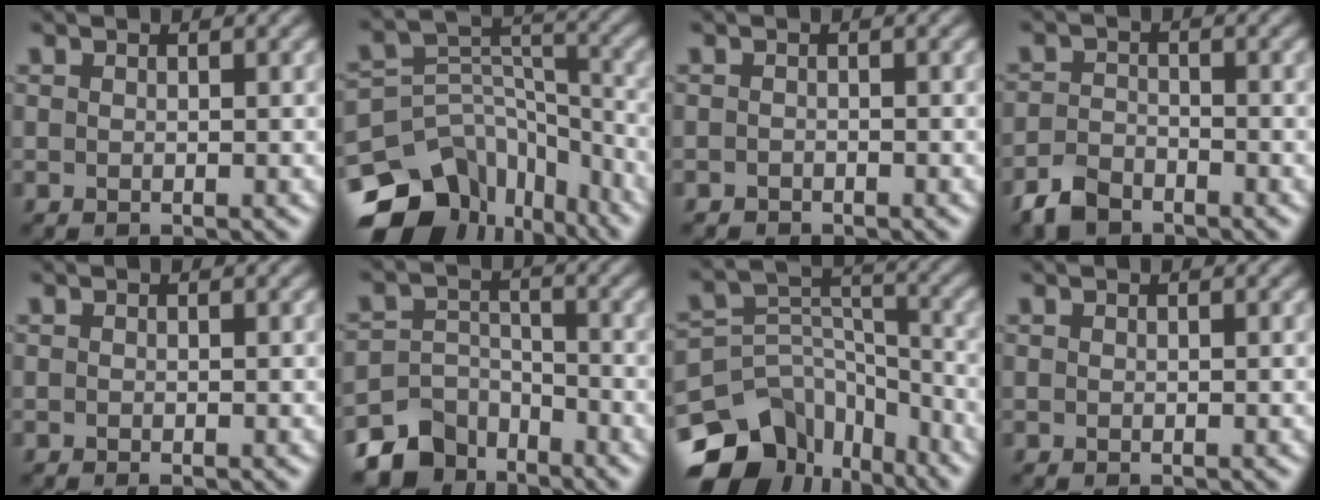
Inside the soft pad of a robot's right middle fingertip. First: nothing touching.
{"total": 14.2, "force": [-9.9, 9.2, 4.3], "torque": [-0.094, 0.001, -0.128]}
{"total": 0.6, "force": [-0.6, 0.2, -0.2], "torque": [0.007, -0.003, -0.009]}
{"total": 2.9, "force": [-2.4, 1.4, 0.8], "torque": [-0.017, -0.001, -0.057]}
{"total": 0.0}
{"total": 6.6, "force": [-5.2, 3.9, 1.5], "torque": [-0.009, -0.009, -0.090]}
{"total": 12.5, "force": [-8.7, 8.0, 3.9], "torque": [-0.081, 0.005, -0.125]}
{"total": 0.0}